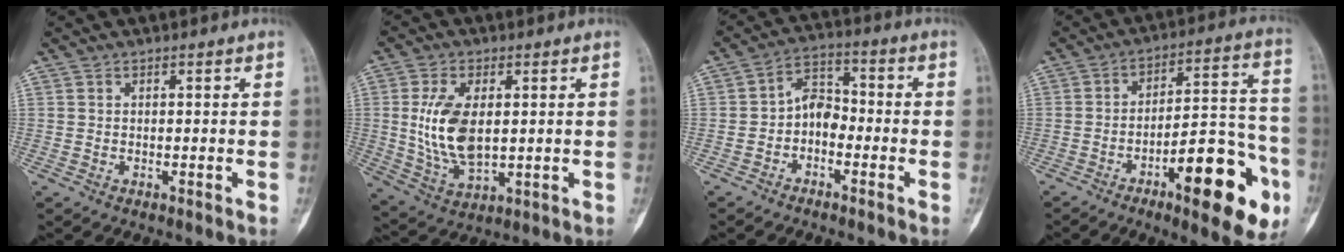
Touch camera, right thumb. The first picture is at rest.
{"total": 11.7, "force": [1.1, 6.4, 9.7], "torque": [-0.187, -0.012, 0.033]}
{"total": 6.0, "force": [-2.1, 4.1, 3.8], "torque": [-0.046, 0.035, -0.053]}
{"total": 20.4, "force": [-9.1, 6.8, 17.0], "torque": [-0.206, 0.059, -0.128]}